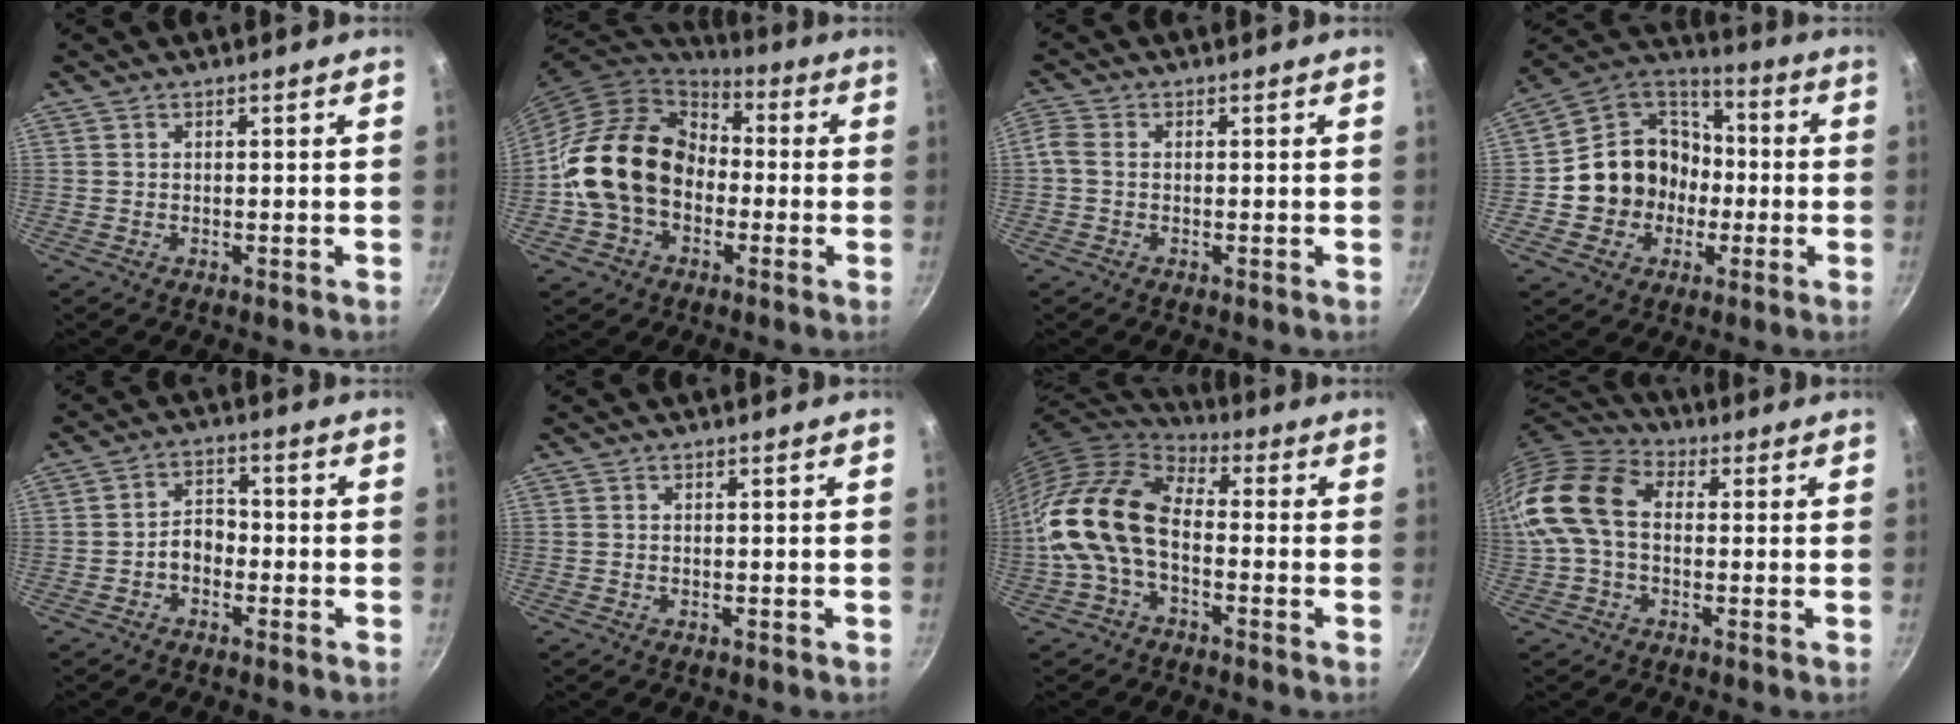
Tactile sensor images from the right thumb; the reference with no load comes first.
{"total": 18.3, "force": [-2.3, 14.2, 11.4], "torque": [-0.176, 0.051, -0.050]}
{"total": 2.6, "force": [-0.4, 1.9, 1.7], "torque": [-0.043, 0.007, -0.017]}
{"total": 15.8, "force": [-2.5, 14.1, 6.6], "torque": [-0.077, 0.044, -0.047]}
{"total": 4.5, "force": [-1.7, 3.1, 2.7], "torque": [-0.024, 0.029, -0.035]}
{"total": 0.0}
{"total": 15.5, "force": [-3.1, 9.1, 12.1], "torque": [-0.219, 0.034, -0.079]}
{"total": 15.5, "force": [0.3, 10.7, 11.2], "torque": [-0.210, 0.034, -0.012]}